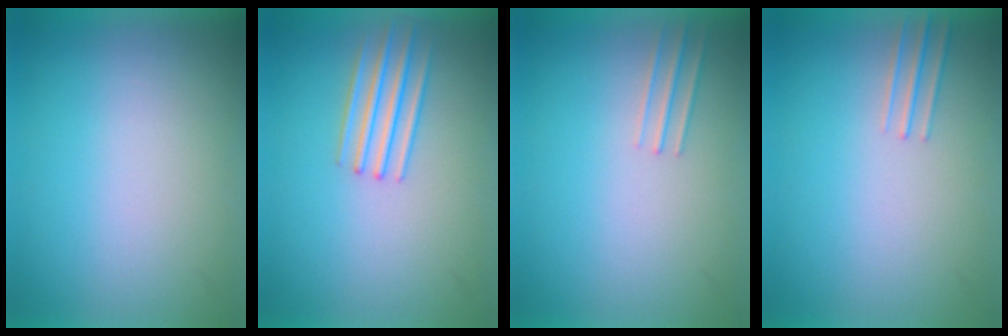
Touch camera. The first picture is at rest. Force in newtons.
{"total": 2.1}
{"total": 1.0}
{"total": 1.1}